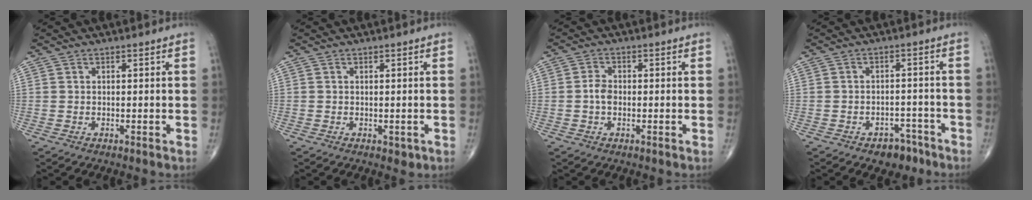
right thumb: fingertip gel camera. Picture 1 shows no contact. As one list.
[{"total": 1.3, "force": [-0.3, 0.9, 0.8], "torque": [0.000, 0.000, -0.002]}, {"total": 2.6, "force": [-0.5, 1.8, 1.8], "torque": [-0.028, 0.007, -0.015]}, {"total": 5.3, "force": [-3.6, 3.3, 2.0], "torque": [-0.008, 0.030, -0.046]}]